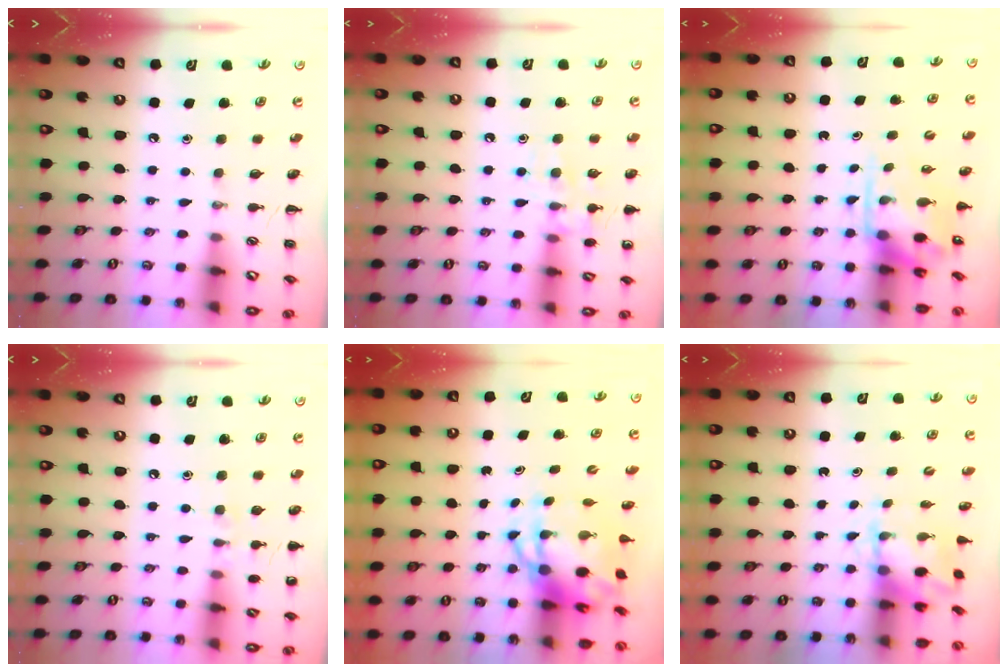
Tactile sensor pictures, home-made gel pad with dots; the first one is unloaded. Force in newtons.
{"total": 10.1, "press": 10.0, "slide": 1.5}
{"total": 3.5, "press": 3.4, "slide": 0.6}
{"total": 6.5, "press": 6.3, "slide": 1.5}
{"total": 6.7, "press": 6.4, "slide": 2.0}
{"total": 2.7, "press": 2.5, "slide": 0.9}